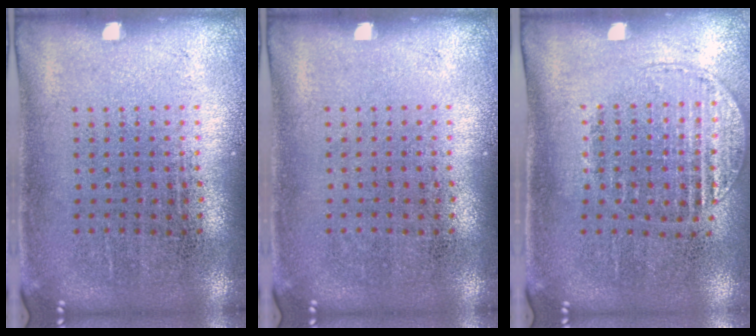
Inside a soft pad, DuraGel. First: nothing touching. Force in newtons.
{"total": 0.0}
{"total": 1.3, "press": 1.1, "slide": 0.7}